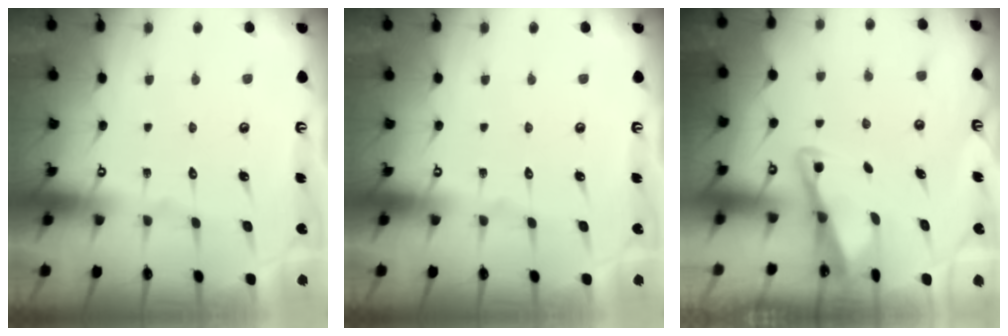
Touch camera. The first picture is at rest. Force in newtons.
{"total": 0.0}
{"total": 2.8, "press": 2.8, "slide": 0.4}